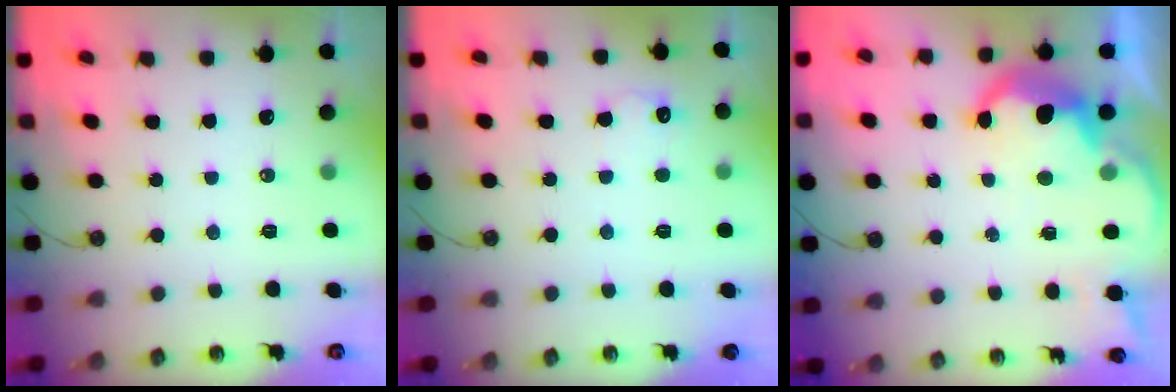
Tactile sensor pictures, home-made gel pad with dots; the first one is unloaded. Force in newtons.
{"total": 5.7, "press": 5.6, "slide": 1.0}
{"total": 11.3, "press": 11.2, "slide": 1.0}